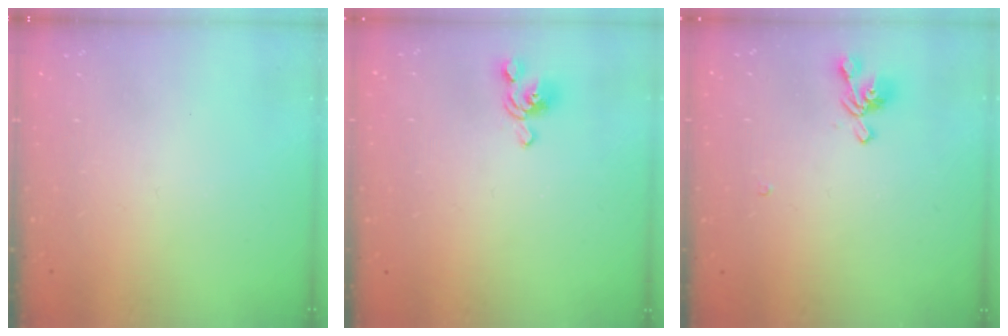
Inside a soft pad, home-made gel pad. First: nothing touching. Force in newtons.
{"total": 1.5, "press": 1.2, "slide": 1.0}
{"total": 2.3, "press": 2.3, "slide": 0.1}